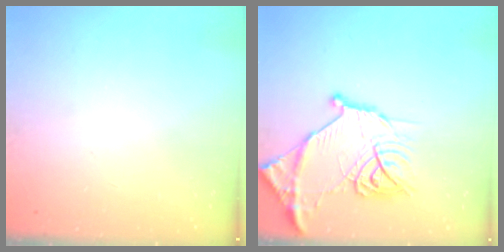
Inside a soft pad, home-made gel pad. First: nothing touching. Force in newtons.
{"total": 16.8, "press": 16.7, "slide": 1.5}